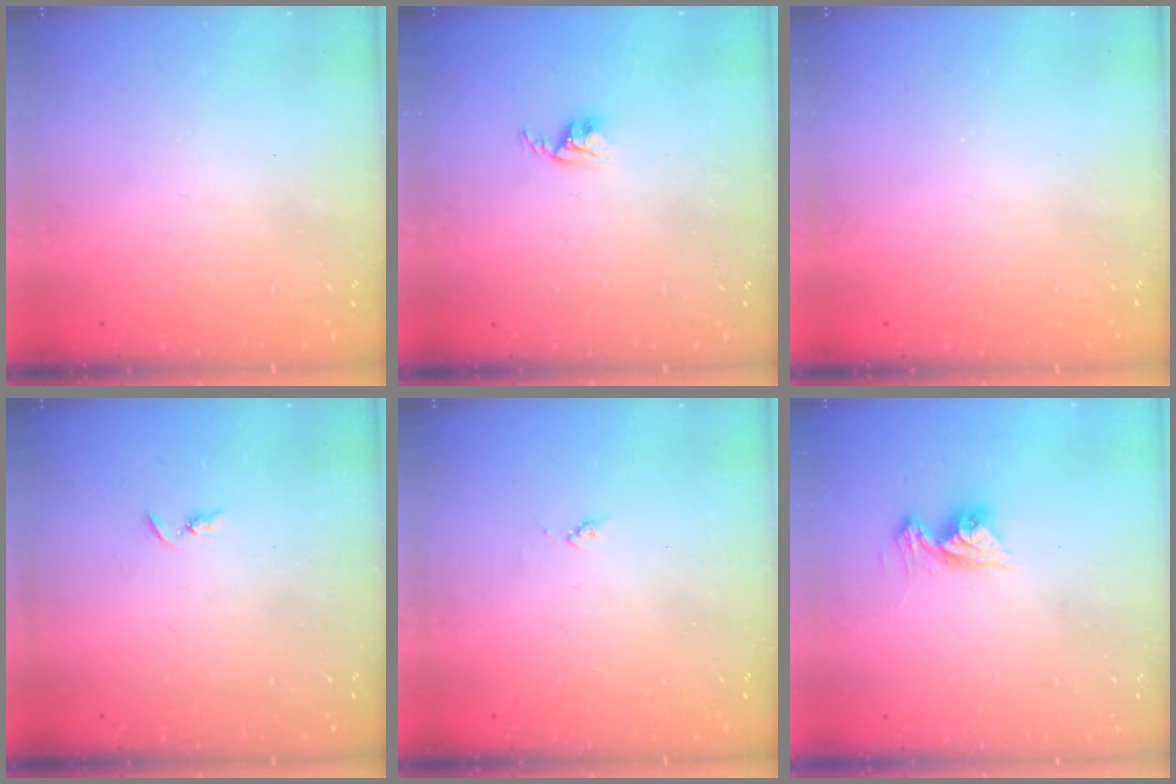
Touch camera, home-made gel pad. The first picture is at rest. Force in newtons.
{"total": 2.9, "press": 2.9, "slide": 0.4}
{"total": 0.0}
{"total": 2.2, "press": 2.2, "slide": 0.2}
{"total": 3.6, "press": 3.6, "slide": 0.5}
{"total": 9.6, "press": 9.6, "slide": 1.0}